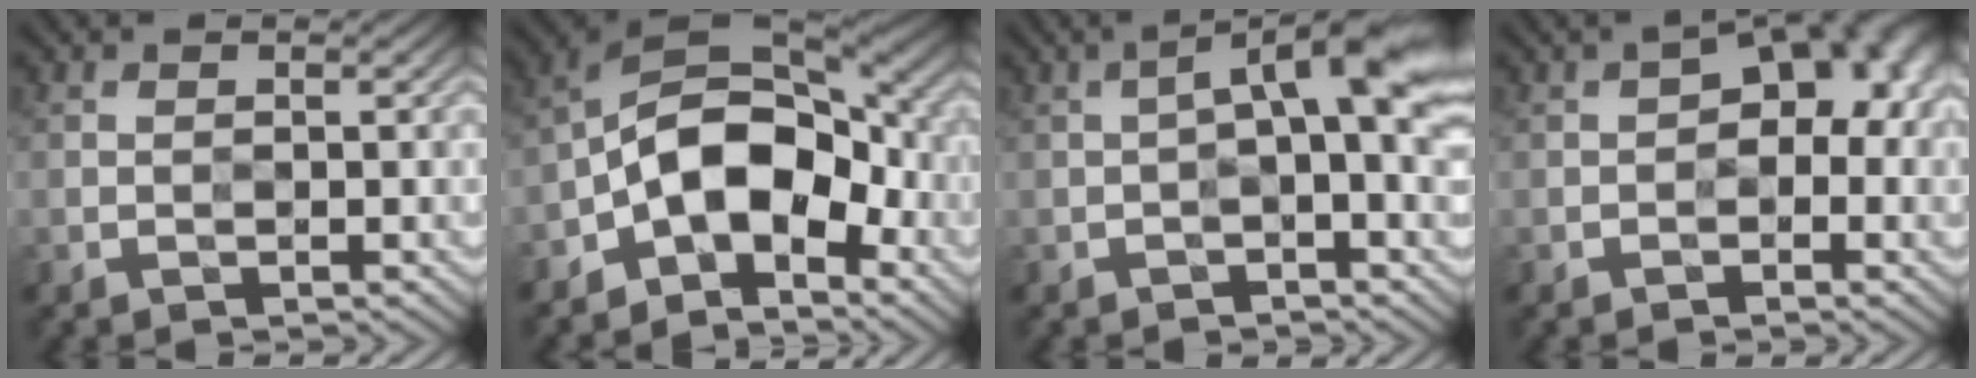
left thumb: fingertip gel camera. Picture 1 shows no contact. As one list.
[{"total": 12.8, "force": [-4.2, 7.2, 9.7], "torque": [-0.153, -0.005, -0.090]}, {"total": 5.5, "force": [0.4, 0.9, 5.5], "torque": [-0.084, 0.019, -0.004]}, {"total": 8.4, "force": [0.4, 5.1, 6.6], "torque": [-0.054, 0.019, -0.009]}]